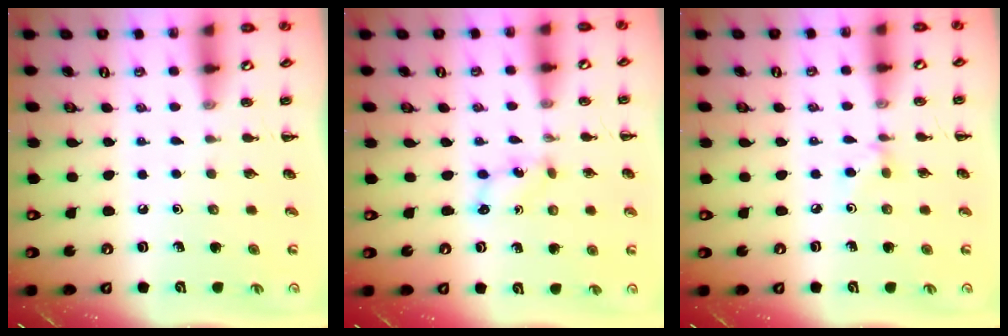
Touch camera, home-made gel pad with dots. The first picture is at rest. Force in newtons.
{"total": 2.0, "press": 2.0, "slide": 0.6}
{"total": 3.0, "press": 2.9, "slide": 1.0}